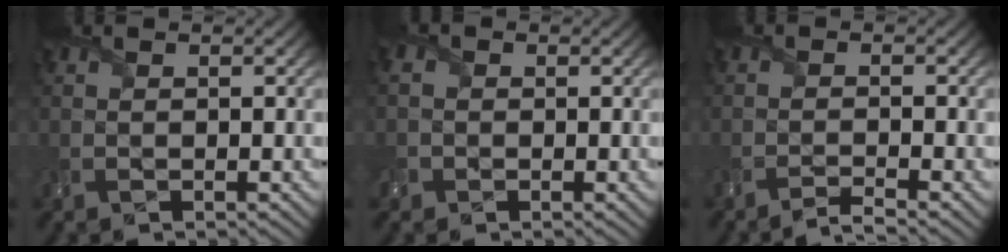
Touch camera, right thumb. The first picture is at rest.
{"total": 2.0, "force": [-0.7, 1.8, 0.4], "torque": [-0.015, -0.002, -0.020]}
{"total": 2.2, "force": [-1.8, 0.1, 1.2], "torque": [-0.015, 0.002, -0.045]}